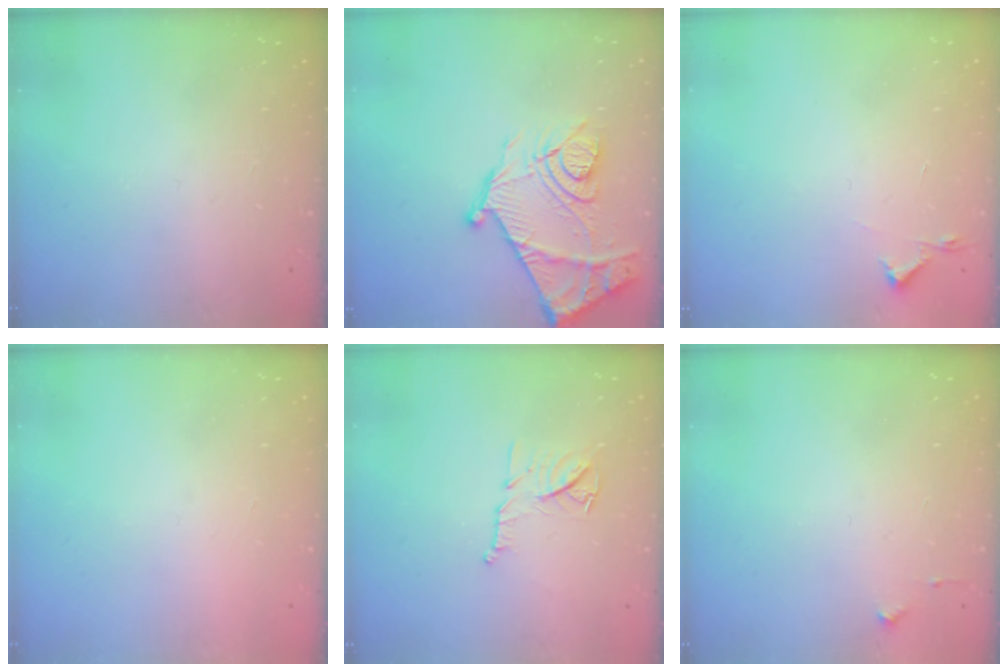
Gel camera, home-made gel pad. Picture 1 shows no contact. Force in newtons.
{"total": 17.3, "press": 17.2, "slide": 1.7}
{"total": 2.7, "press": 2.6, "slide": 0.4}
{"total": 1.5, "press": 1.5, "slide": 0.1}
{"total": 11.0, "press": 11.0, "slide": 0.1}
{"total": 2.7, "press": 2.6, "slide": 0.4}